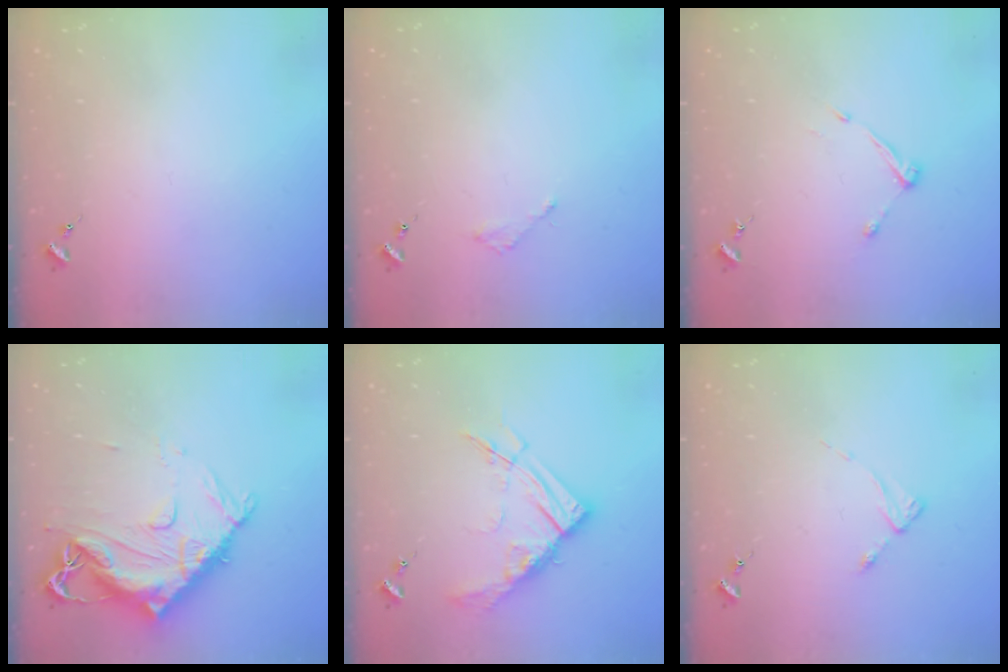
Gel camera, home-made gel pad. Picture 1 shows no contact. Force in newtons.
{"total": 2.0, "press": 2.0, "slide": 0.3}
{"total": 5.5, "press": 5.5, "slide": 0.7}
{"total": 14.6, "press": 14.5, "slide": 1.5}
{"total": 14.1, "press": 14.0, "slide": 1.5}
{"total": 2.4, "press": 2.4, "slide": 0.3}